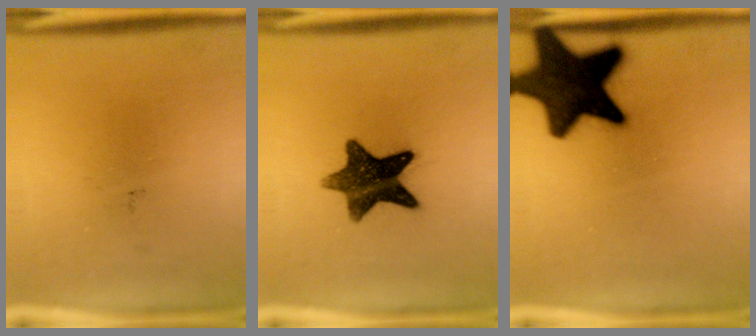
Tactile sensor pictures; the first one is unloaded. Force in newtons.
{"total": 11.9}
{"total": 18.0}